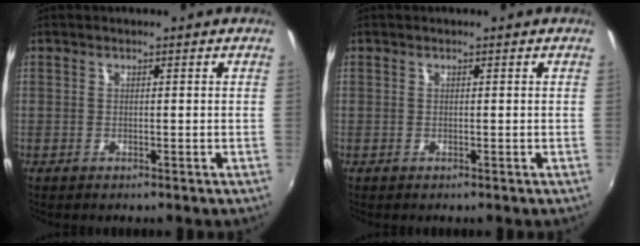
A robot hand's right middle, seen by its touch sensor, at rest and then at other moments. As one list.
[{"total": 0.0}]